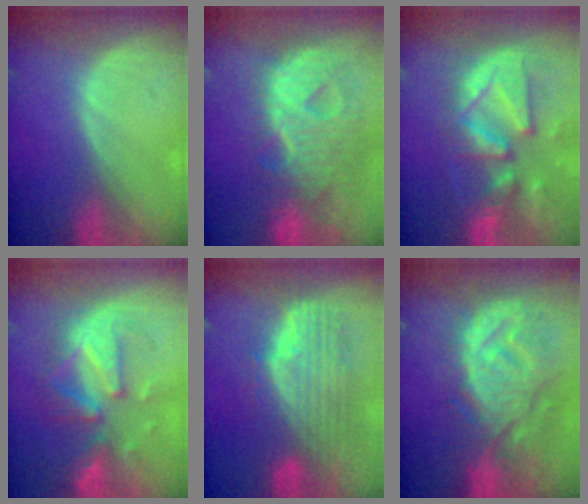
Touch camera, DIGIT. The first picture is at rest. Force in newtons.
{"total": 12.9, "press": 11.0, "slide": 6.8}
{"total": 13.3, "press": 11.4, "slide": 6.8}
{"total": 9.6, "press": 9.0, "slide": 3.4}
{"total": 10.8, "press": 9.3, "slide": 5.5}
{"total": 13.4, "press": 11.7, "slide": 6.6}